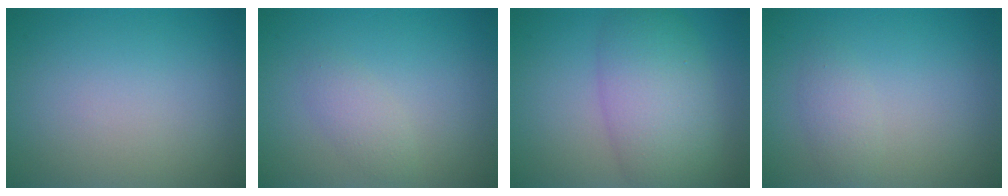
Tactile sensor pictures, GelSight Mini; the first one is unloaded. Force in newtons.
{"total": 1.6, "press": 1.6, "slide": 0.1}
{"total": 7.1, "press": 7.1, "slide": 0.2}
{"total": 1.5, "press": 1.5, "slide": 0.2}